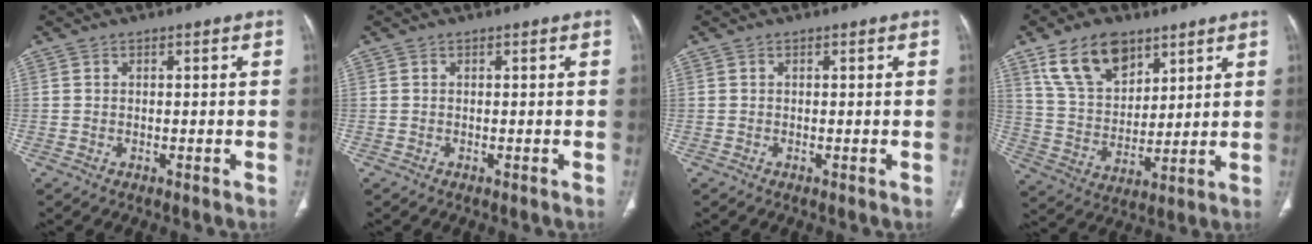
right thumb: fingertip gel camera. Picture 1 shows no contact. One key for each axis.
{"total": 0.0}
{"total": 0.0}
{"total": 13.9, "fx": 8.4, "fy": 8.1, "fz": 7.5, "tx": -0.112, "ty": -0.035, "tz": 0.167}